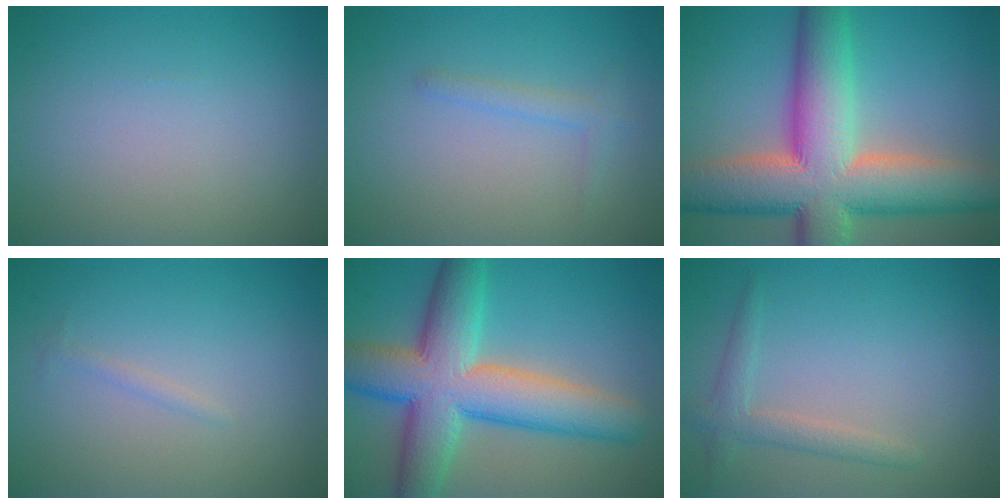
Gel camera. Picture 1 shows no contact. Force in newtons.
{"total": 1.3, "press": 1.3, "slide": 0.0}
{"total": 14.4, "press": 14.4, "slide": 0.8}
{"total": 0.6, "press": 0.6, "slide": 0.0}
{"total": 11.2, "press": 11.2, "slide": 0.4}
{"total": 2.2, "press": 2.2, "slide": 0.1}